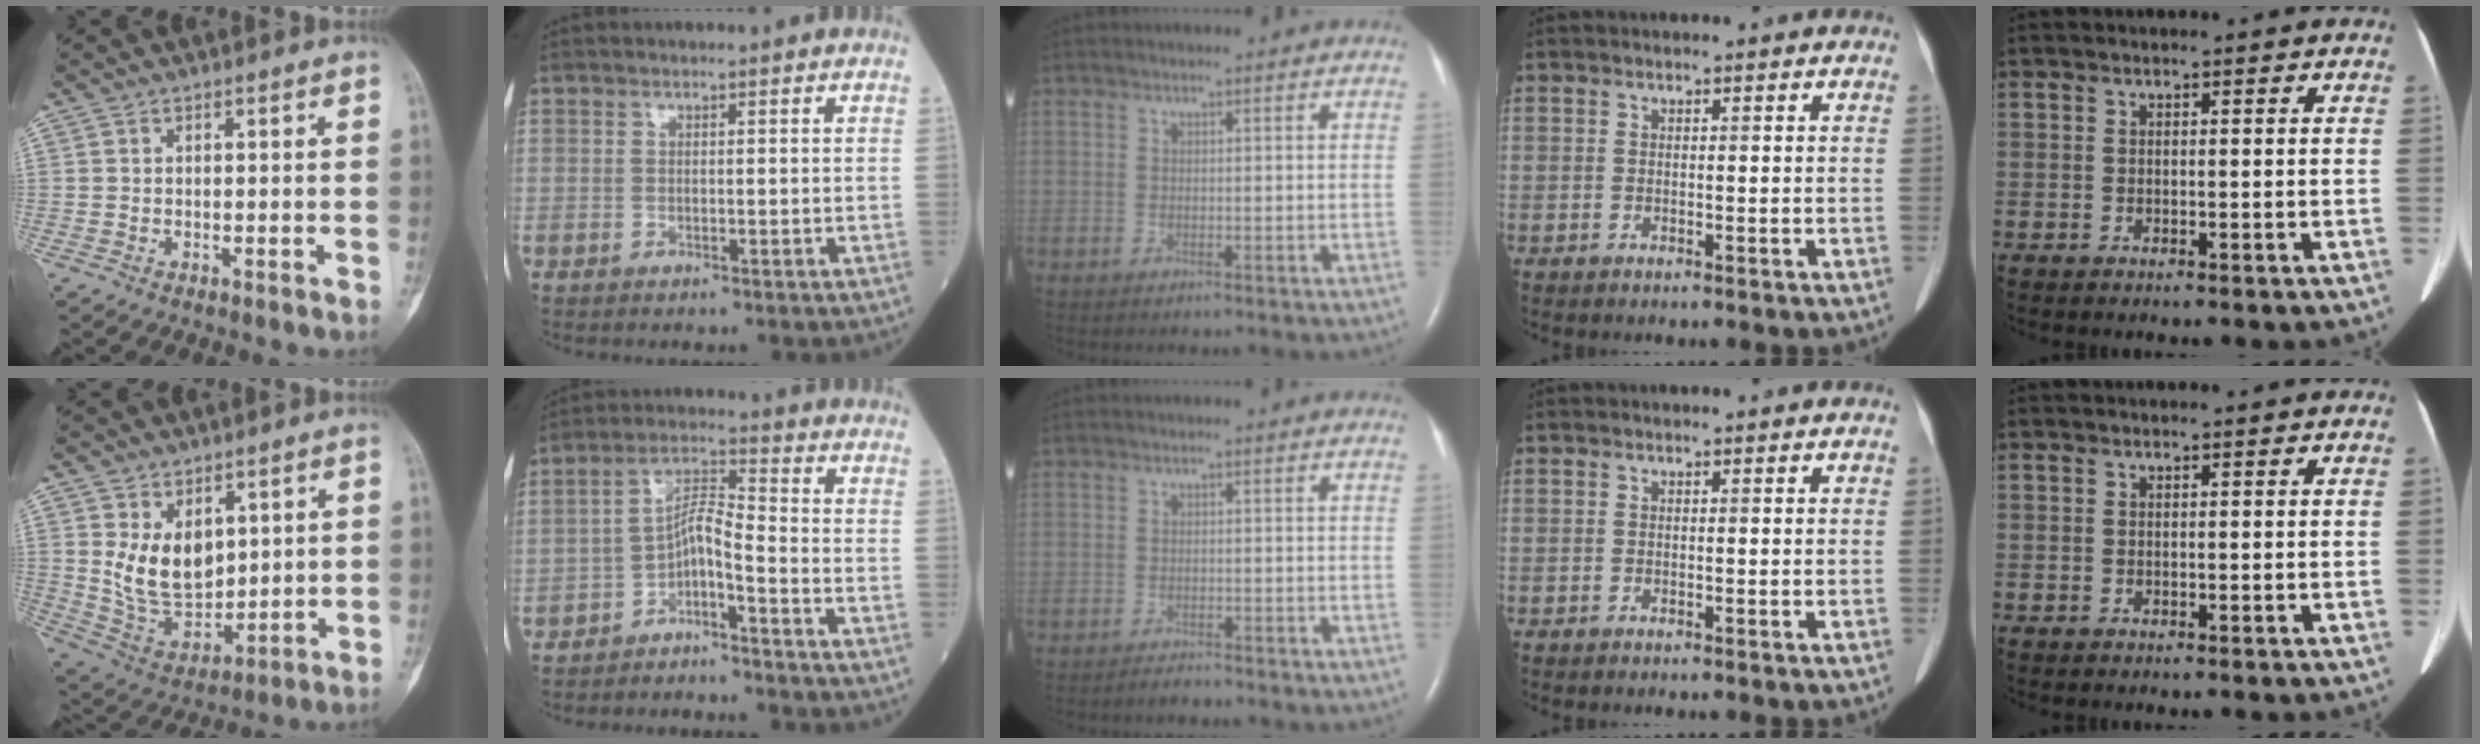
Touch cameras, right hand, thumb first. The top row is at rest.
{"thumb": {"total": 11.4, "force": [3.3, 7.7, 7.8], "torque": [-0.102, -0.032, 0.085]}, "index": {"total": 5.2, "force": [-3.3, 1.0, 3.9], "torque": [-0.070, 0.014, -0.062]}, "middle": {"total": 1.0, "force": [-1.0, 0.1, 0.2], "torque": [-0.009, -0.003, -0.013]}}